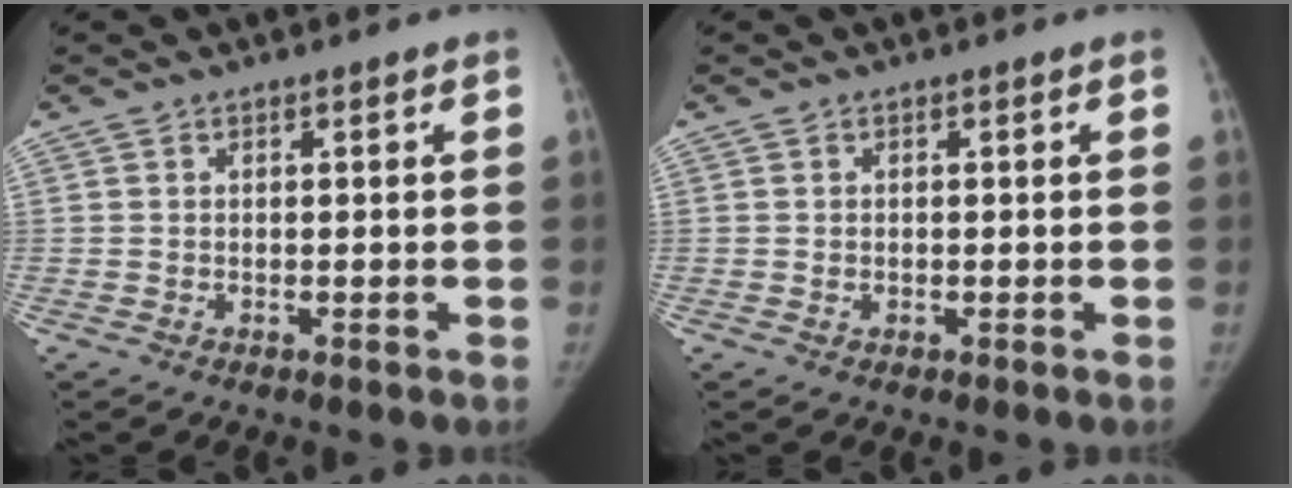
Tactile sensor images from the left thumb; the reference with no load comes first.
{"total": 0.7, "force": [-0.1, 0.6, 0.4], "torque": [-0.005, 0.000, 0.000]}